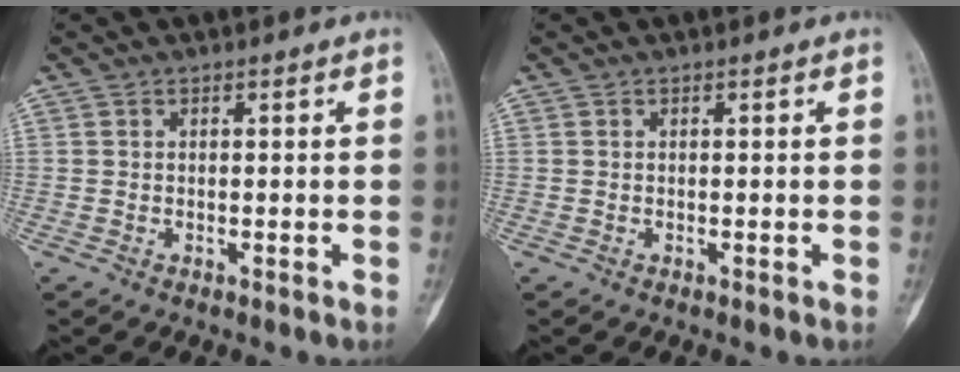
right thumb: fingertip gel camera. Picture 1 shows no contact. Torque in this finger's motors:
{"motor_torque": [0.32, -0.24, 0.30, -0.29, 0.06]}